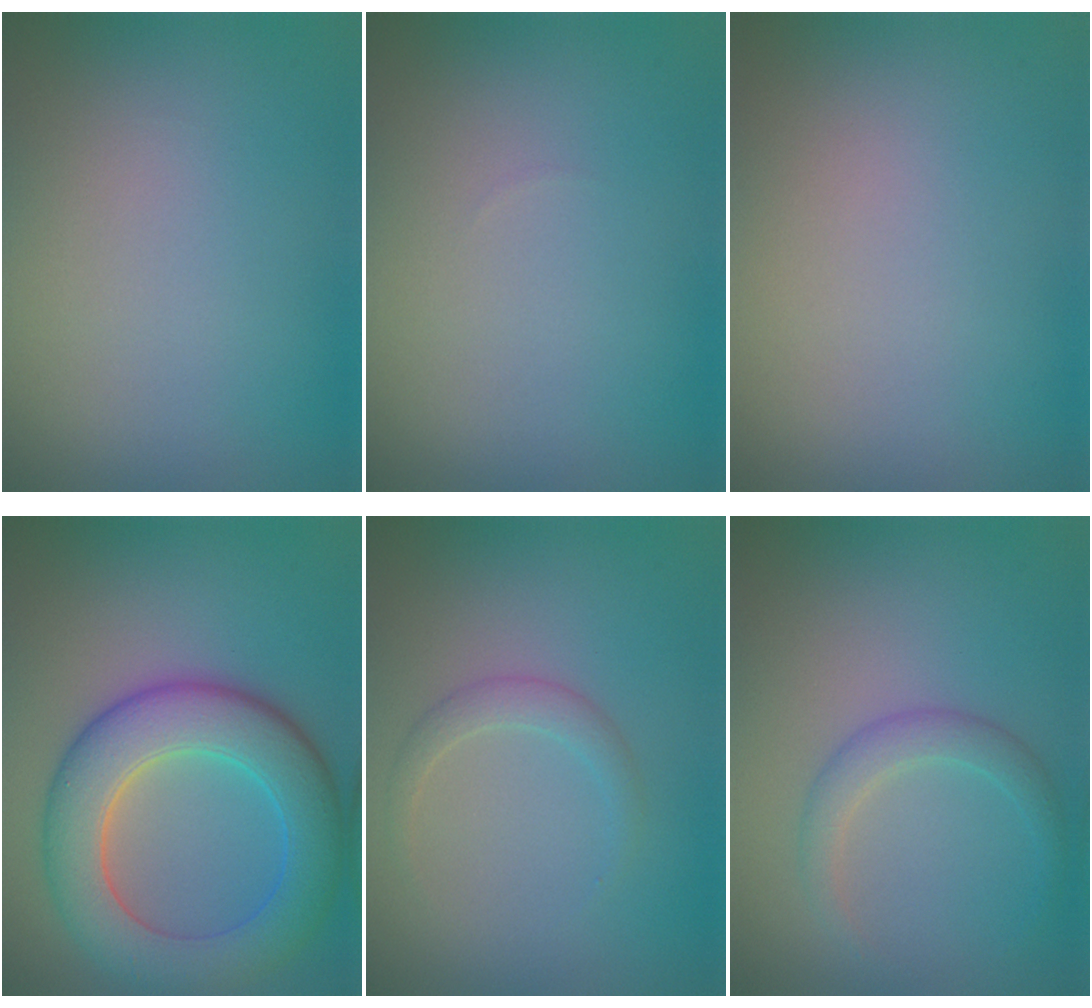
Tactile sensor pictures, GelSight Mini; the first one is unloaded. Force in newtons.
{"total": 0.0}
{"total": 0.0}
{"total": 8.3, "press": 8.3, "slide": 0.4}
{"total": 1.4, "press": 1.4, "slide": 0.0}
{"total": 2.0, "press": 2.0, "slide": 0.1}